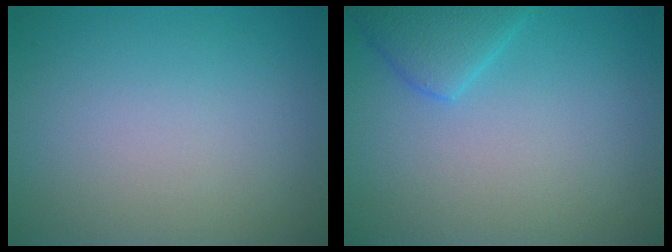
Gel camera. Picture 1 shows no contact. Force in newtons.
{"total": 2.8, "press": 2.8, "slide": 0.3}